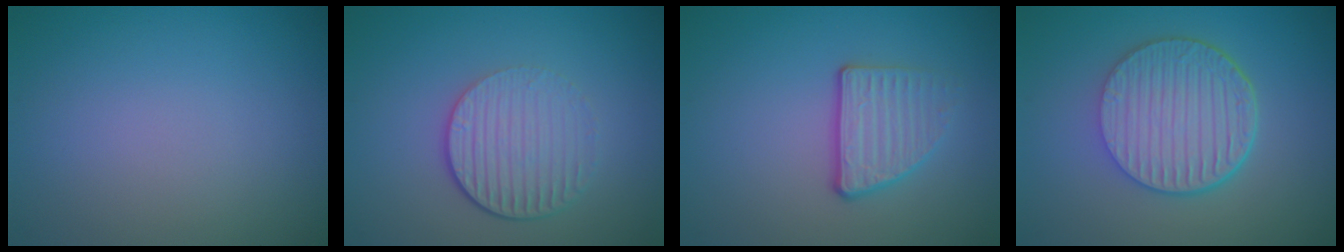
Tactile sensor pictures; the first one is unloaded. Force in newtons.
{"total": 4.4, "press": 2.8, "slide": 3.4}
{"total": 3.0, "press": 2.3, "slide": 1.9}
{"total": 6.6, "press": 4.7, "slide": 4.6}